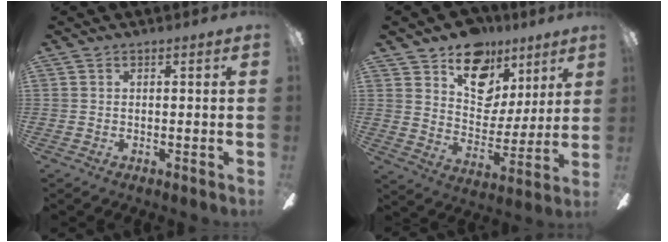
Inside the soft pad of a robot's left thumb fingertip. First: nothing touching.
{"total": 15.7, "force": [10.1, 10.3, 6.2], "torque": [-0.093, -0.060, 0.188]}